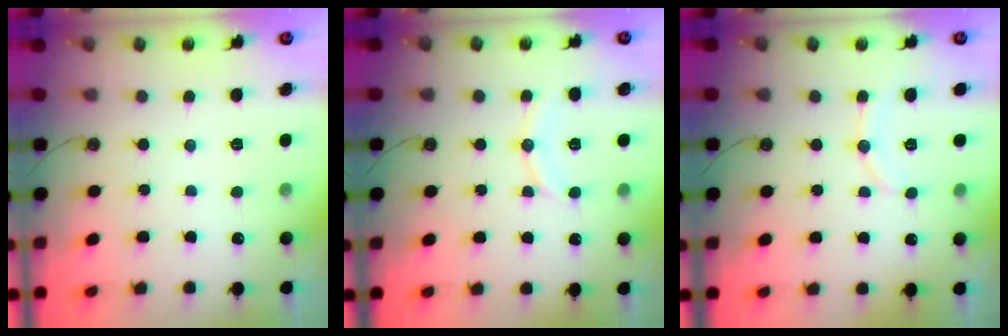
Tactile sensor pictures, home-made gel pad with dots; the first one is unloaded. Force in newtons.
{"total": 8.1, "press": 8.1, "slide": 0.8}
{"total": 6.4, "press": 6.2, "slide": 1.5}